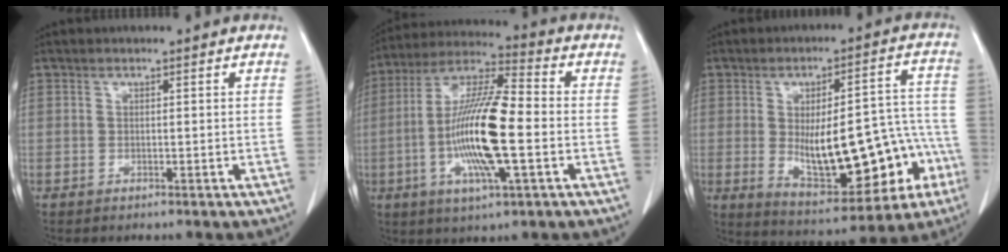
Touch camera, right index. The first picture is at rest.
{"total": 16.1, "force": [-2.8, 2.3, 15.7], "torque": [-0.307, -0.002, -0.054]}
{"total": 20.5, "force": [-4.6, 8.2, 18.2], "torque": [-0.215, 0.034, -0.037]}